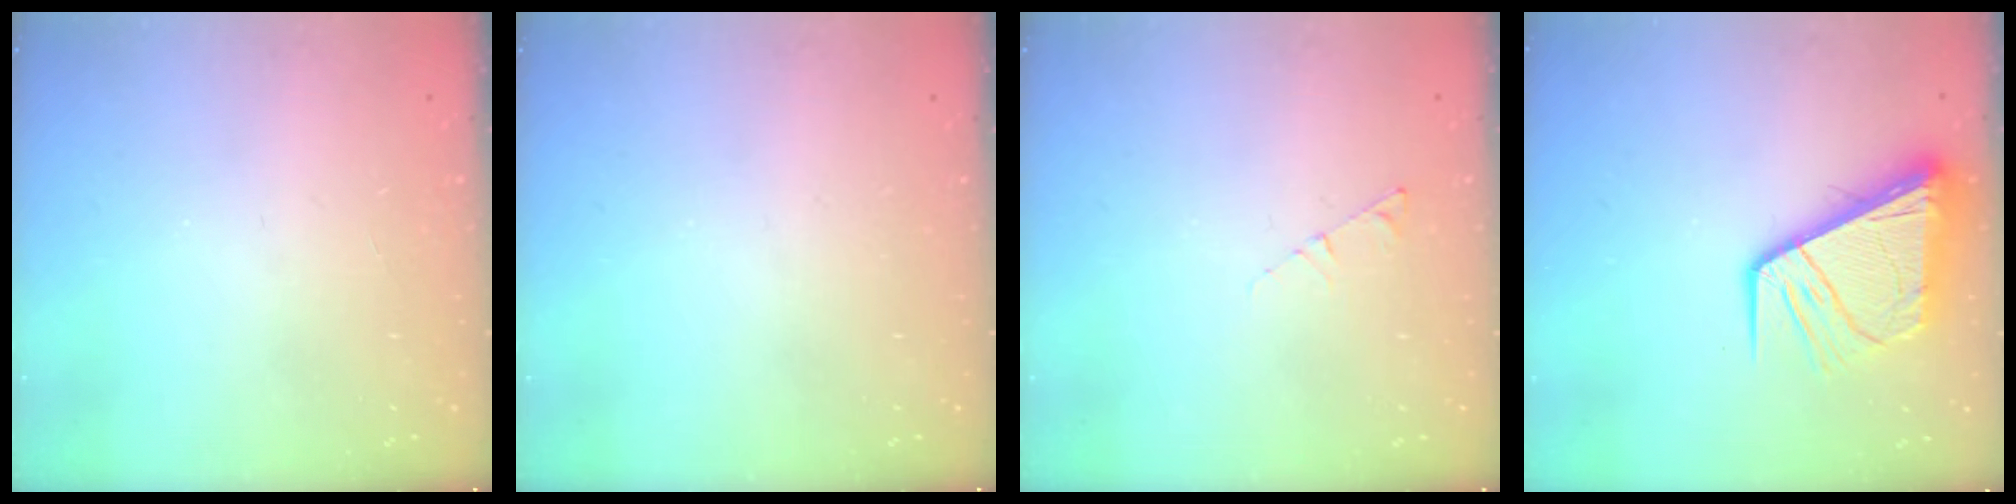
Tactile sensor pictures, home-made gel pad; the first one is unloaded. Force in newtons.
{"total": 0.0}
{"total": 2.7, "press": 2.6, "slide": 0.3}
{"total": 12.6, "press": 12.5, "slide": 1.7}